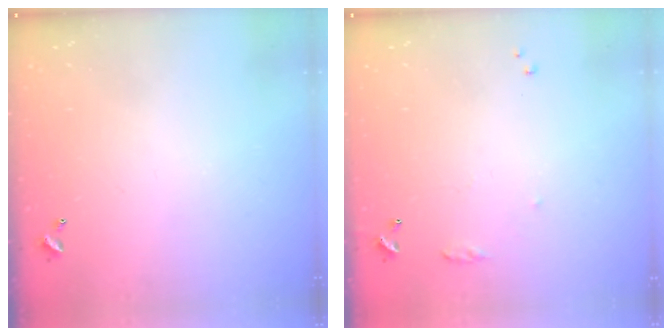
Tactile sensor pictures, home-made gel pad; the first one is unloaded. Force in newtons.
{"total": 6.9, "press": 6.9, "slide": 0.9}